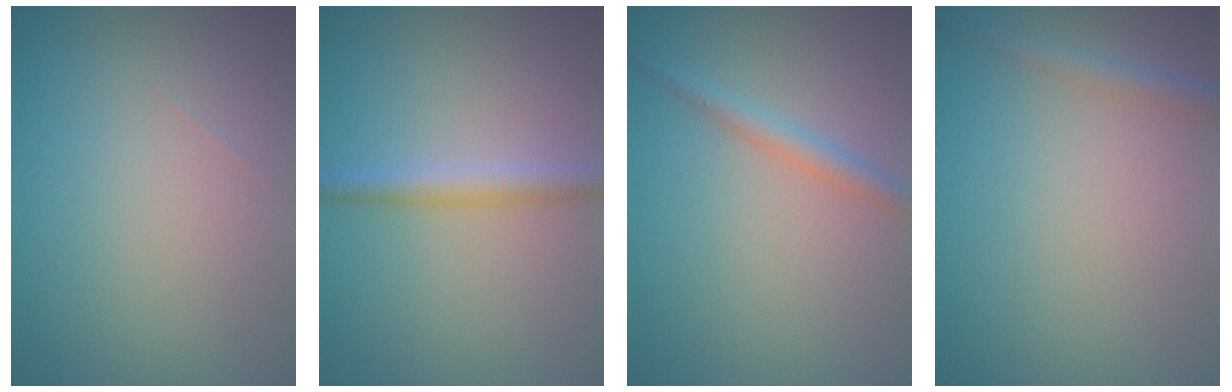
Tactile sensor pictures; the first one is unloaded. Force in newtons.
{"total": 2.5, "press": 2.5, "slide": 0.0}
{"total": 1.9, "press": 1.9, "slide": 0.0}
{"total": 1.6, "press": 1.6, "slide": 0.1}